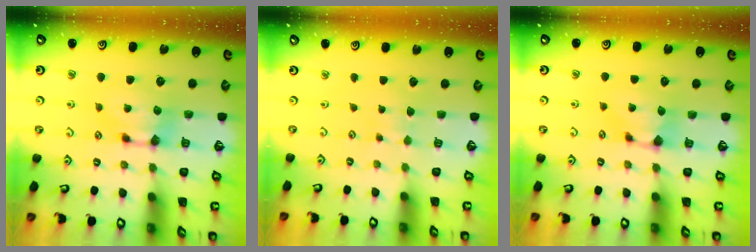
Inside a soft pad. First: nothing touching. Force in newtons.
{"total": 3.3, "press": 3.3, "slide": 0.5}
{"total": 0.8, "press": 0.5, "slide": 0.6}